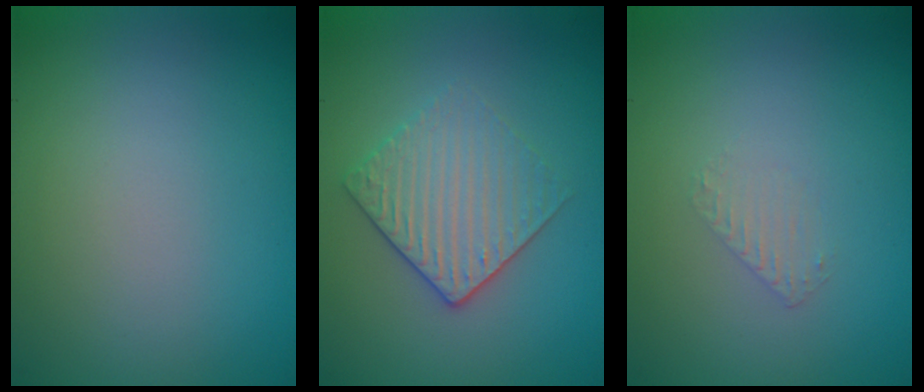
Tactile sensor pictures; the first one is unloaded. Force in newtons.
{"total": 3.2, "press": 2.9, "slide": 1.4}
{"total": 0.6, "press": 0.4, "slide": 0.5}